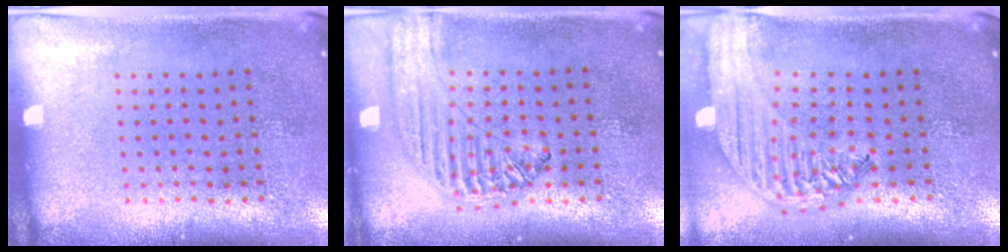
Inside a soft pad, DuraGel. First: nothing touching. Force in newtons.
{"total": 1.3, "press": 1.3, "slide": 0.1}
{"total": 2.3, "press": 2.0, "slide": 1.1}